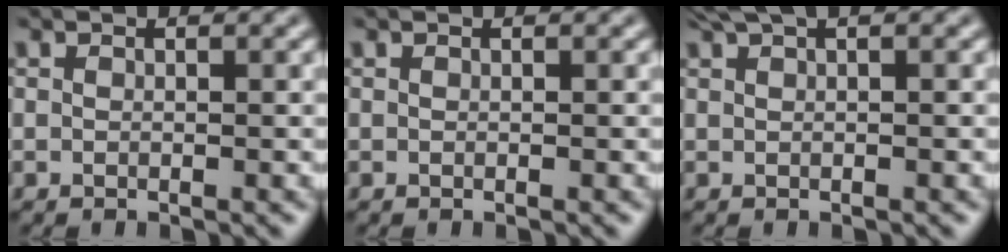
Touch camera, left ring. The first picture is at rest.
{"total": 0.0}
{"total": 2.2, "force": [1.5, 0.4, 1.5], "torque": [-0.022, 0.004, 0.027]}